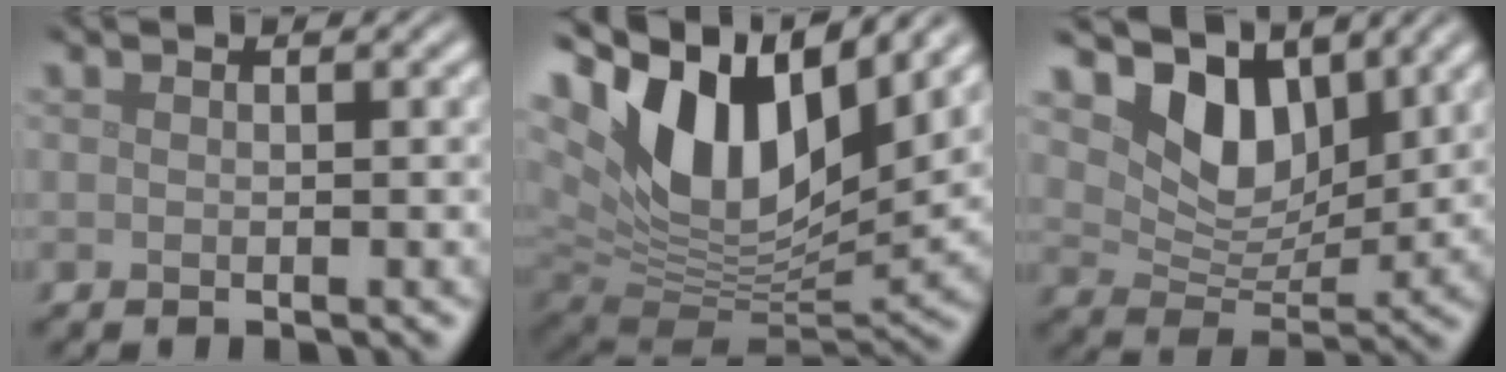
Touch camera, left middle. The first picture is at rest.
{"total": 13.1, "force": [6.1, 6.6, 9.5], "torque": [-0.171, 0.006, 0.111]}
{"total": 6.0, "force": [3.6, 3.5, 3.3], "torque": [-0.065, -0.012, 0.056]}